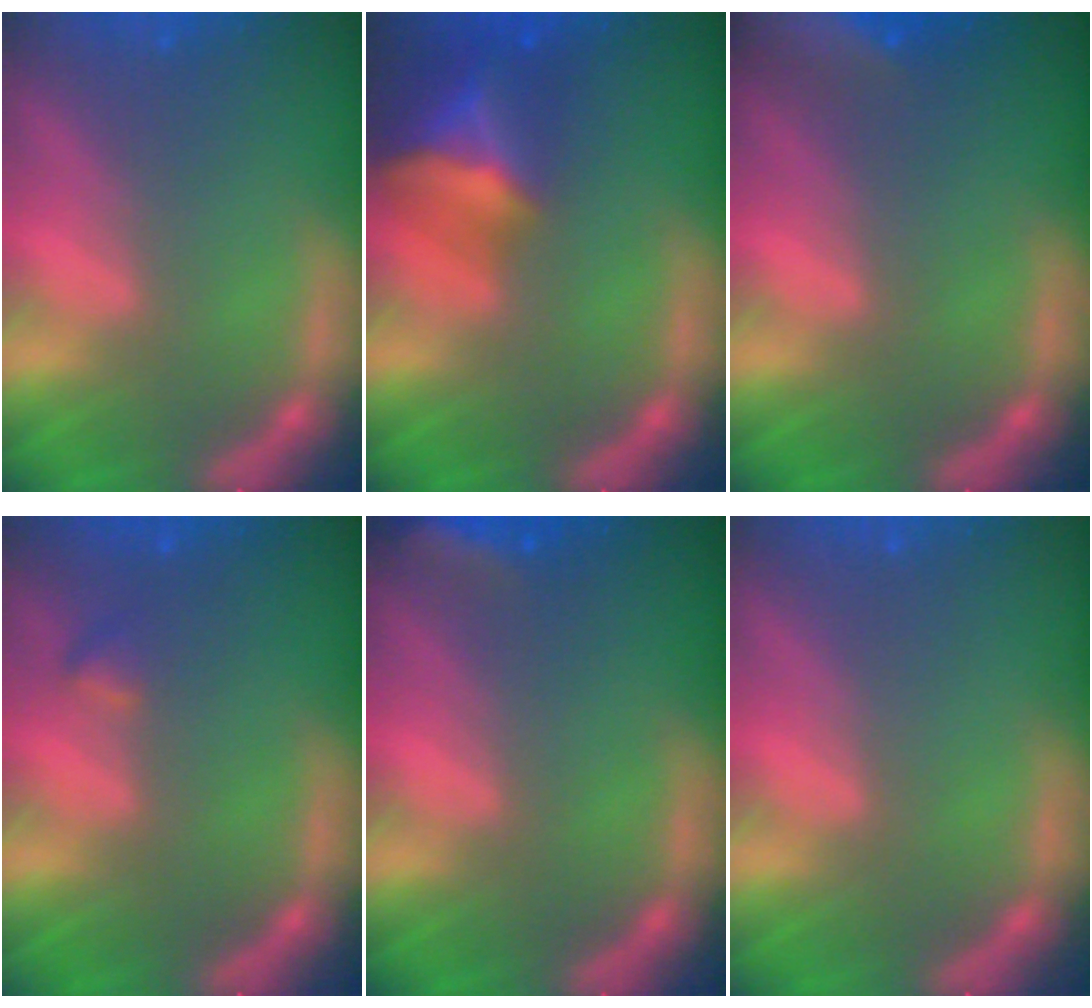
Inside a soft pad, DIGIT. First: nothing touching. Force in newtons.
{"total": 7.5}
{"total": 8.9}
{"total": 0.9}
{"total": 3.5}
{"total": 0.0}